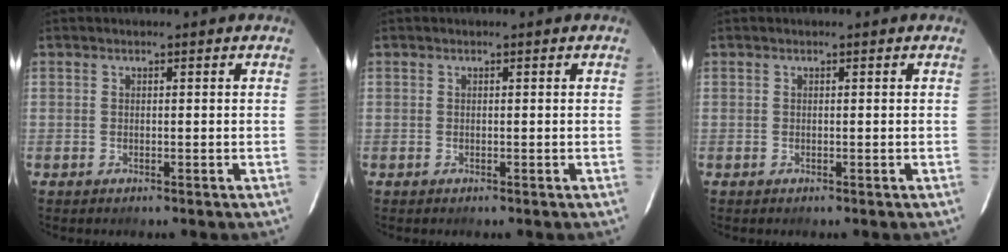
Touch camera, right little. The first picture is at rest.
{"total": 0.0}
{"total": 0.0}